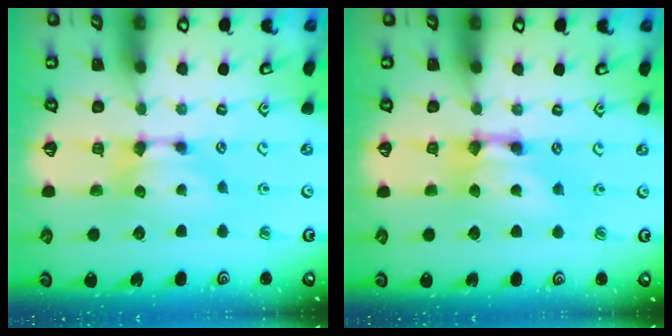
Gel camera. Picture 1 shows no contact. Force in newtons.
{"total": 2.7, "press": 2.7, "slide": 0.2}